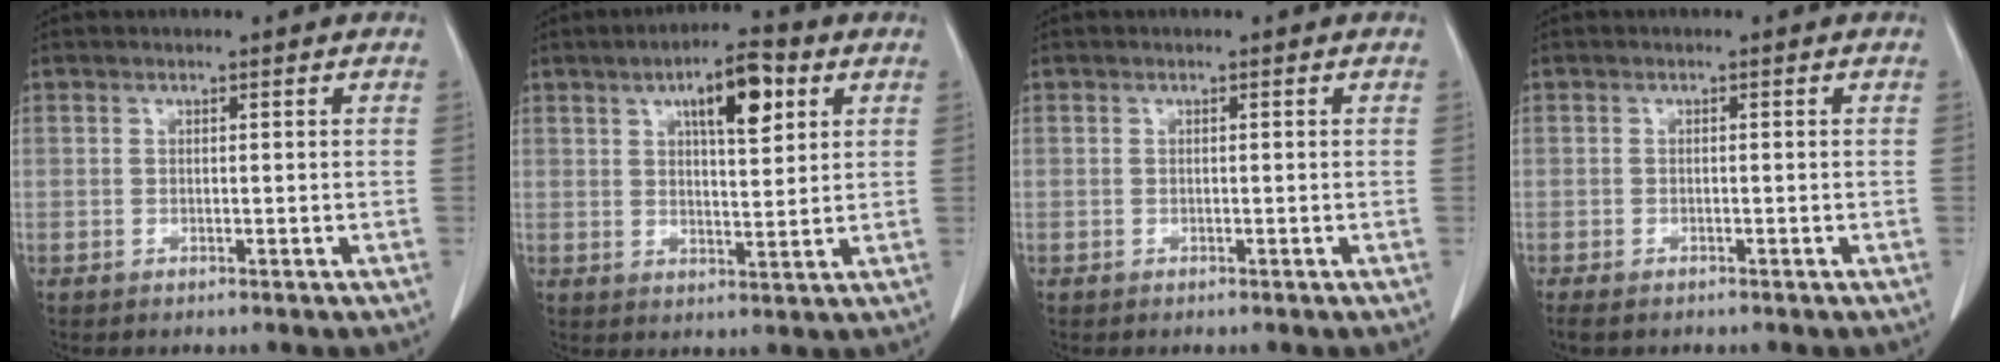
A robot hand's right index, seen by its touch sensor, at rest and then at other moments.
{"total": 8.7, "force": [3.8, 2.4, 7.5], "torque": [-0.118, 0.010, 0.058]}
{"total": 0.0}
{"total": 2.0, "force": [-1.5, 0.7, 1.0], "torque": [-0.017, -0.004, -0.025]}